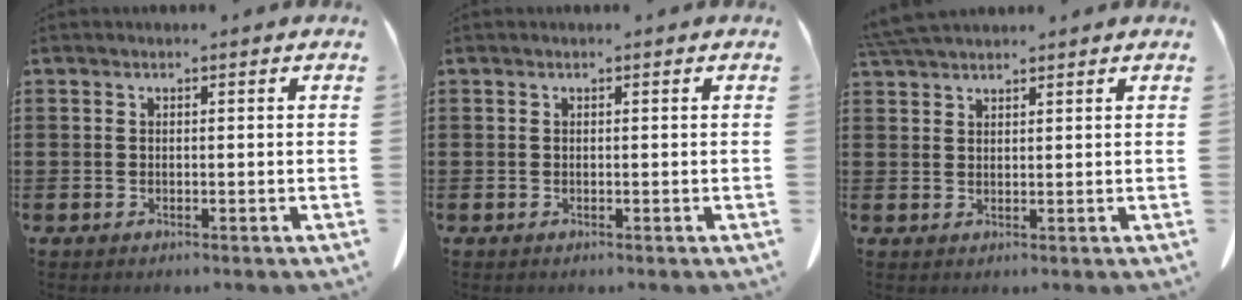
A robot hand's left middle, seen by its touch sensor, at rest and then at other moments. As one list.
[{"total": 0.0}, {"total": 3.7, "force": [3.3, 0.5, 1.4], "torque": [-0.037, -0.002, 0.065]}]